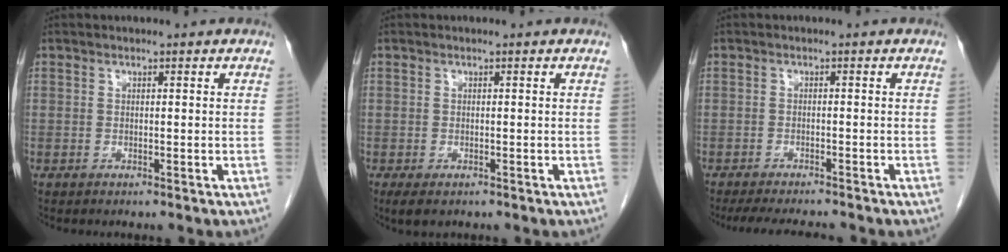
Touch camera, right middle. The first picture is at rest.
{"total": 2.6, "force": [-1.7, 1.2, 1.6], "torque": [-0.028, -0.006, -0.021]}
{"total": 7.9, "force": [-7.2, 1.1, 3.2], "torque": [-0.047, -0.014, -0.105]}